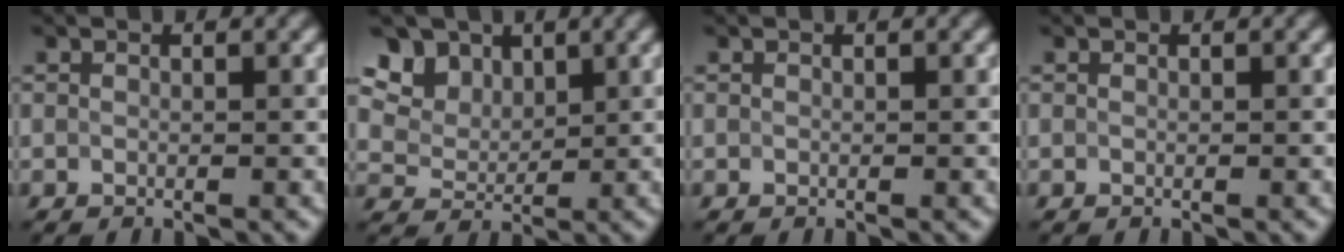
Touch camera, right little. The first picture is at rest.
{"total": 9.6, "force": [5.6, 6.5, 4.3], "torque": [-0.107, 0.015, 0.090]}
{"total": 0.0}
{"total": 0.0}